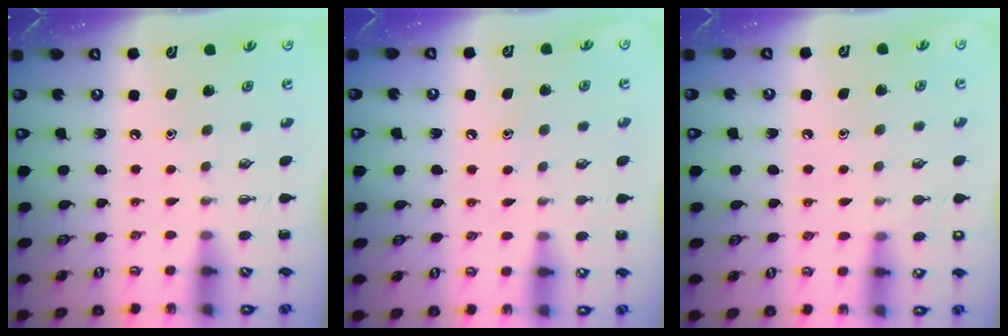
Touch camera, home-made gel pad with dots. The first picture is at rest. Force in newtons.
{"total": 6.9, "press": 6.6, "slide": 1.8}
{"total": 7.5, "press": 7.1, "slide": 2.4}